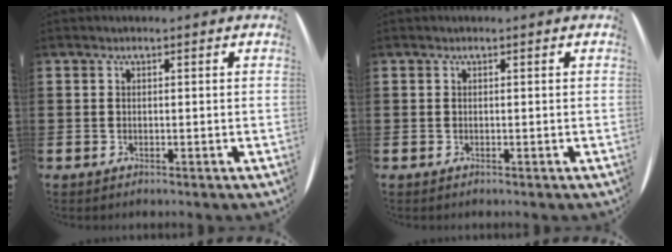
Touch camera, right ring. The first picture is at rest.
{"total": 0.0}